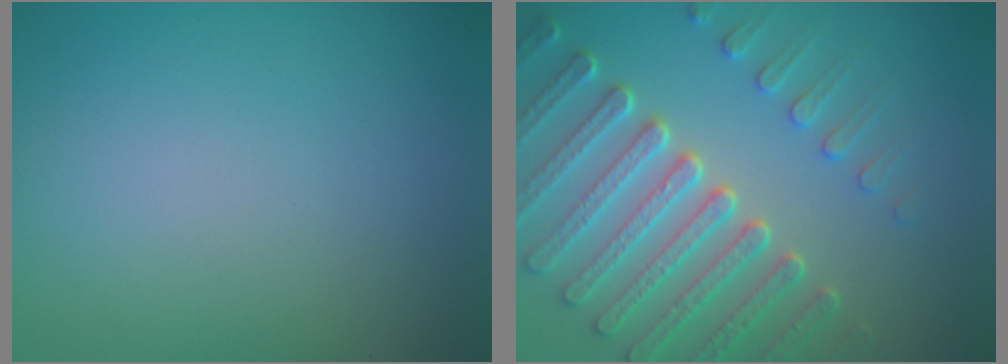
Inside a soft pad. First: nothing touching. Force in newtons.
{"total": 7.5, "press": 5.5, "slide": 5.0}